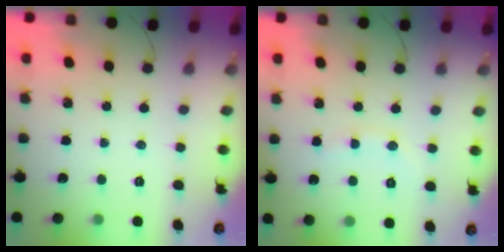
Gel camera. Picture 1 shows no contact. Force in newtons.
{"total": 7.1, "press": 6.9, "slide": 1.5}